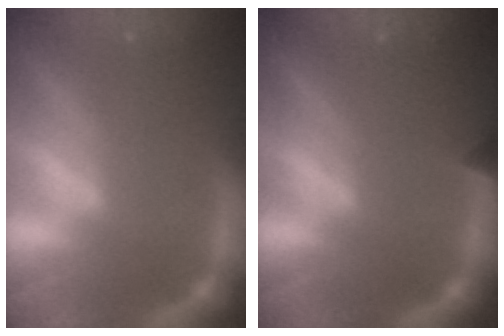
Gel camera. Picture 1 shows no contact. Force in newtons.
{"total": 0.9}